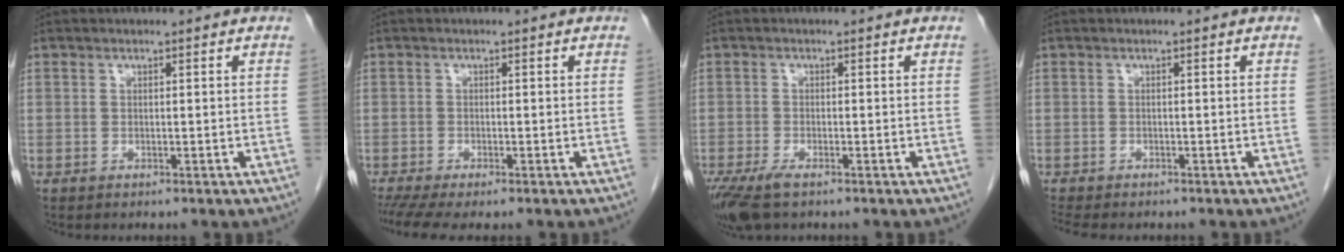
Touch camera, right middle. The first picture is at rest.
{"total": 4.9, "force": [-3.9, 0.6, 3.0], "torque": [-0.048, -0.013, -0.067]}
{"total": 5.2, "force": [-3.4, 1.4, 3.6], "torque": [-0.075, -0.014, -0.060]}
{"total": 4.6, "force": [-4.0, 1.1, 2.0], "torque": [-0.030, -0.011, -0.059]}